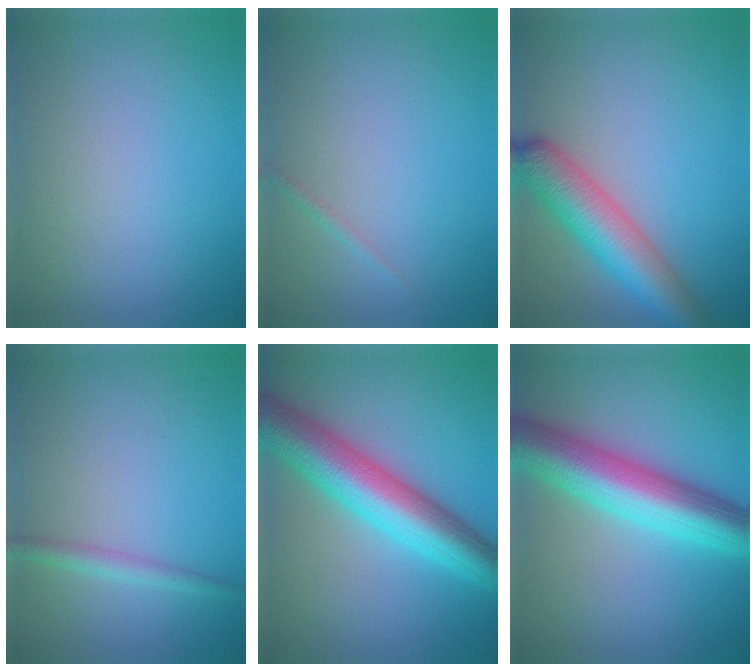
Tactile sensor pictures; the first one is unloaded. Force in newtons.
{"total": 0.6, "press": 0.6, "slide": 0.0}
{"total": 6.8, "press": 6.8, "slide": 0.3}
{"total": 1.7, "press": 1.7, "slide": 0.0}
{"total": 9.4, "press": 9.4, "slide": 0.2}
{"total": 9.2, "press": 9.2, "slide": 0.4}